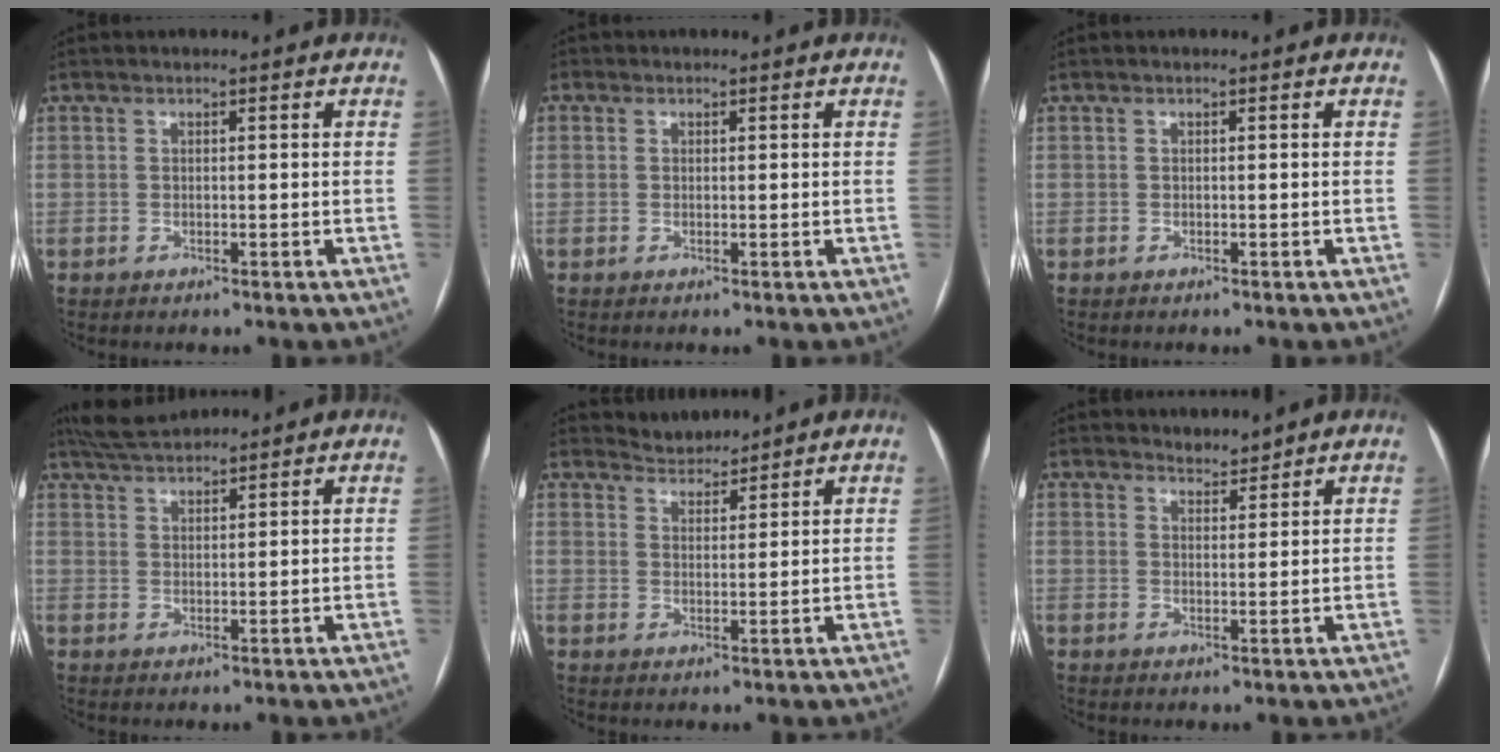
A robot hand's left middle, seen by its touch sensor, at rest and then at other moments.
{"total": 0.8, "force": [0.3, 0.8, 0.1], "torque": [0.003, 0.000, 0.001]}
{"total": 0.0}
{"total": 5.1, "force": [4.9, 0.3, 1.4], "torque": [-0.032, 0.026, 0.093]}
{"total": 3.2, "force": [3.1, 0.4, -0.6], "torque": [0.006, 0.009, 0.061]}
{"total": 2.3, "force": [2.3, 0.4, -0.2], "torque": [-0.001, 0.004, 0.039]}